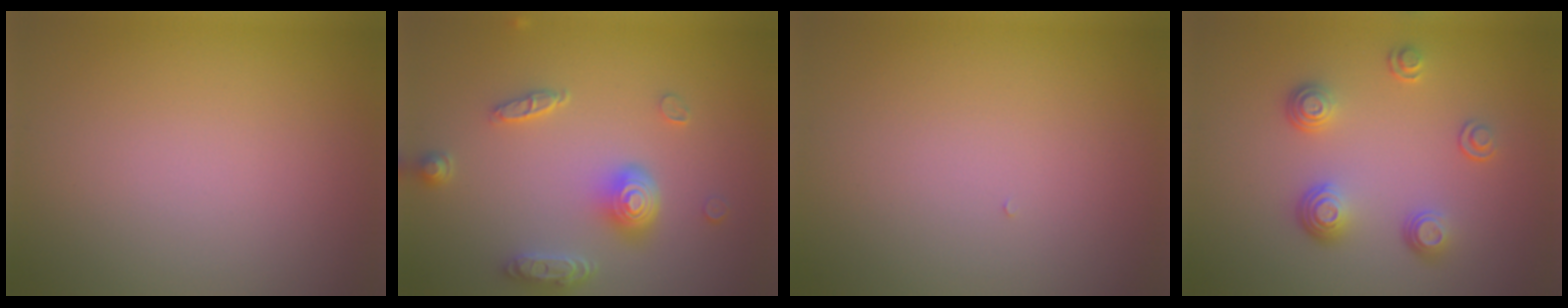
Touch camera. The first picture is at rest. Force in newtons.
{"total": 4.6, "press": 3.6, "slide": 2.9}
{"total": 0.0}
{"total": 3.4, "press": 2.6, "slide": 2.2}